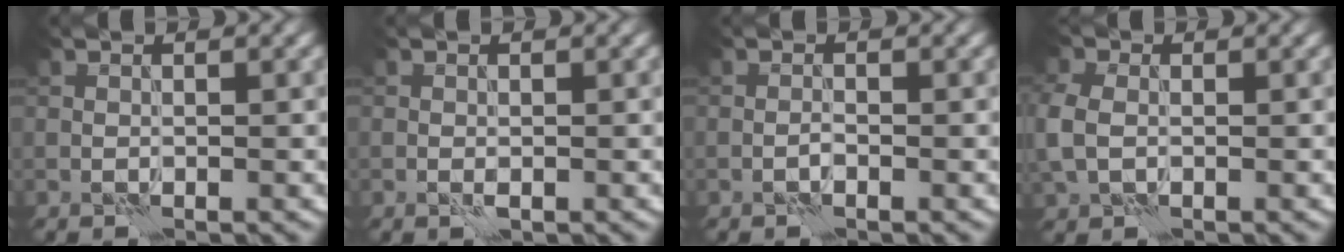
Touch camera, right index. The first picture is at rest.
{"total": 0.6, "force": [-0.3, 0.2, 0.5], "torque": [-0.009, -0.002, -0.005]}
{"total": 0.5, "force": [-0.4, 0.1, 0.3], "torque": [-0.007, 0.005, -0.009]}
{"total": 3.2, "force": [-0.1, 2.6, 2.0], "torque": [-0.060, 0.005, -0.007]}